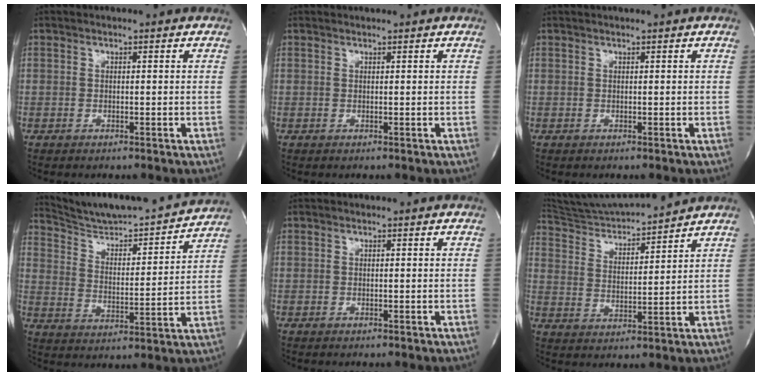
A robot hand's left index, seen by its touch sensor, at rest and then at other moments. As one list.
[{"total": 1.3, "force": [1.2, -0.2, 0.1], "torque": [-0.004, 0.010, 0.022]}, {"total": 1.3, "force": [1.2, -0.3, 0.6], "torque": [-0.005, 0.014, 0.023]}, {"total": 17.8, "force": [17.0, 1.1, 5.0], "torque": [-0.087, -0.020, 0.257]}, {"total": 0.0}, {"total": 13.0, "force": [12.4, -0.3, 3.7], "torque": [-0.076, 0.005, 0.214]}]